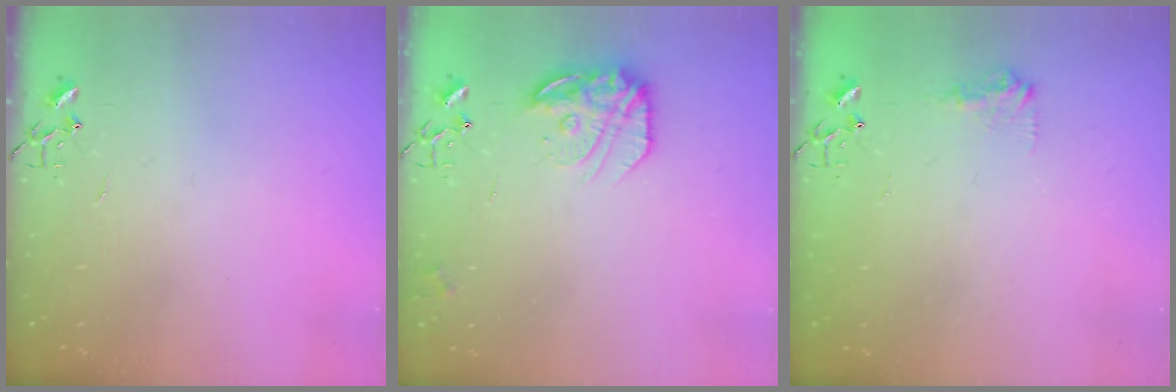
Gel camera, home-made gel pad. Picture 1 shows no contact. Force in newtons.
{"total": 16.0, "press": 15.9, "slide": 1.3}
{"total": 7.9, "press": 7.9, "slide": 0.3}